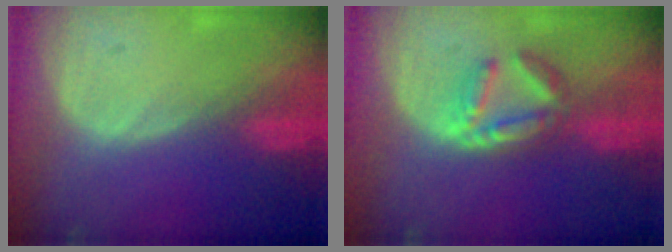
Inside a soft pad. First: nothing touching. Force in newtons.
{"total": 5.6, "press": 5.4, "slide": 1.3}